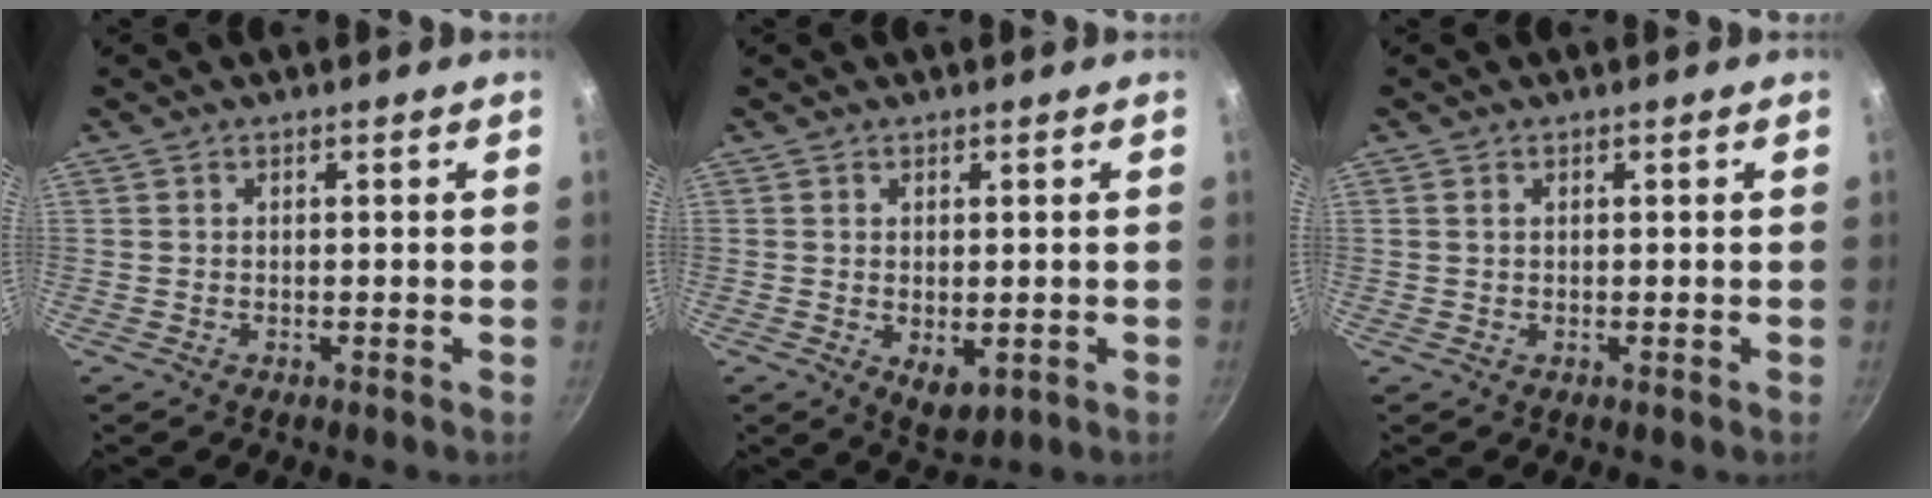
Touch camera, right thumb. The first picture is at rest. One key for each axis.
{"total": 4.7, "fx": -0.6, "fy": 2.8, "fz": 3.7, "tx": -0.045, "ty": -0.012, "tz": 0.000}
{"total": 0.6, "fx": 0.2, "fy": 0.4, "fz": 0.4, "tx": -0.007, "ty": 0.001, "tz": 0.004}